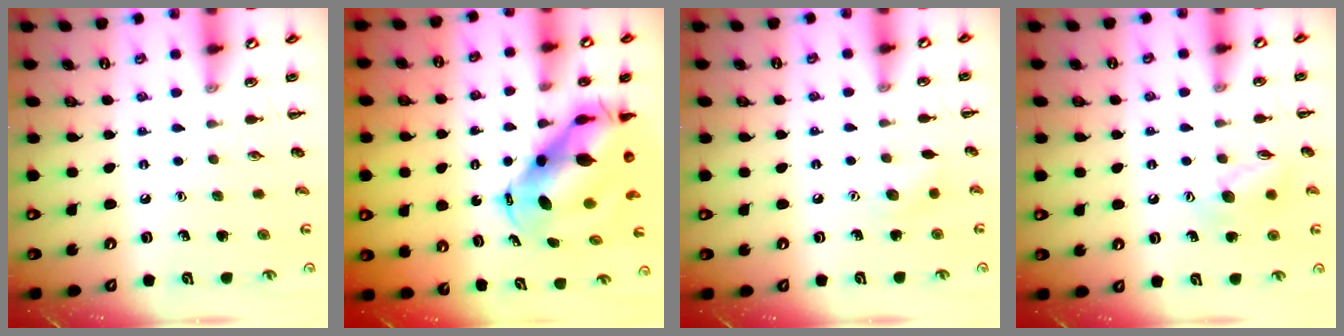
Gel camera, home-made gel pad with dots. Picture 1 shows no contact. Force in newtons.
{"total": 10.2, "press": 9.9, "slide": 2.5}
{"total": 4.4, "press": 4.3, "slide": 1.0}
{"total": 9.1, "press": 9.1, "slide": 0.6}